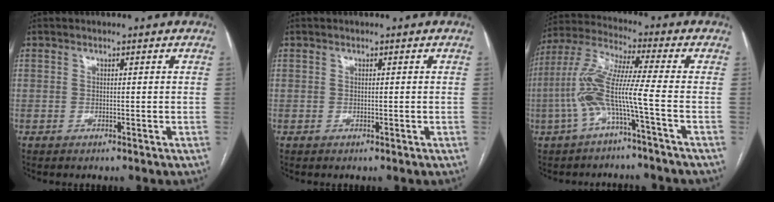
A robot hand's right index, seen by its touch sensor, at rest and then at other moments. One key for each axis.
{"total": 0.0}
{"total": 9.5, "fx": -3.1, "fy": -0.3, "fz": 9.0, "tx": -0.202, "ty": 0.019, "tz": -0.067}